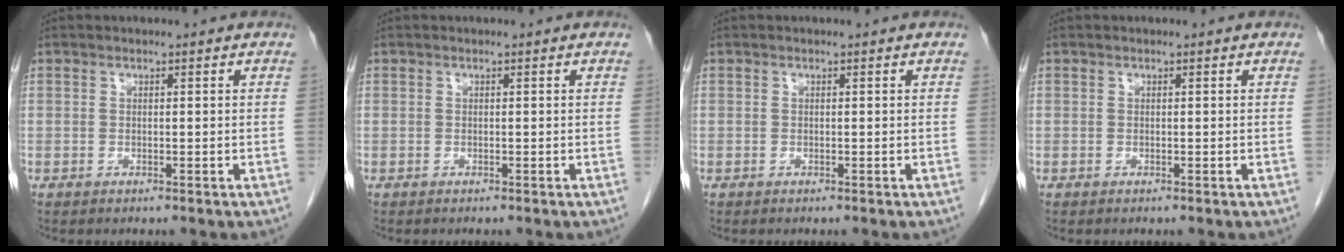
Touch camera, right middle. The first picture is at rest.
{"total": 0.0}
{"total": 0.0}
{"total": 0.0}